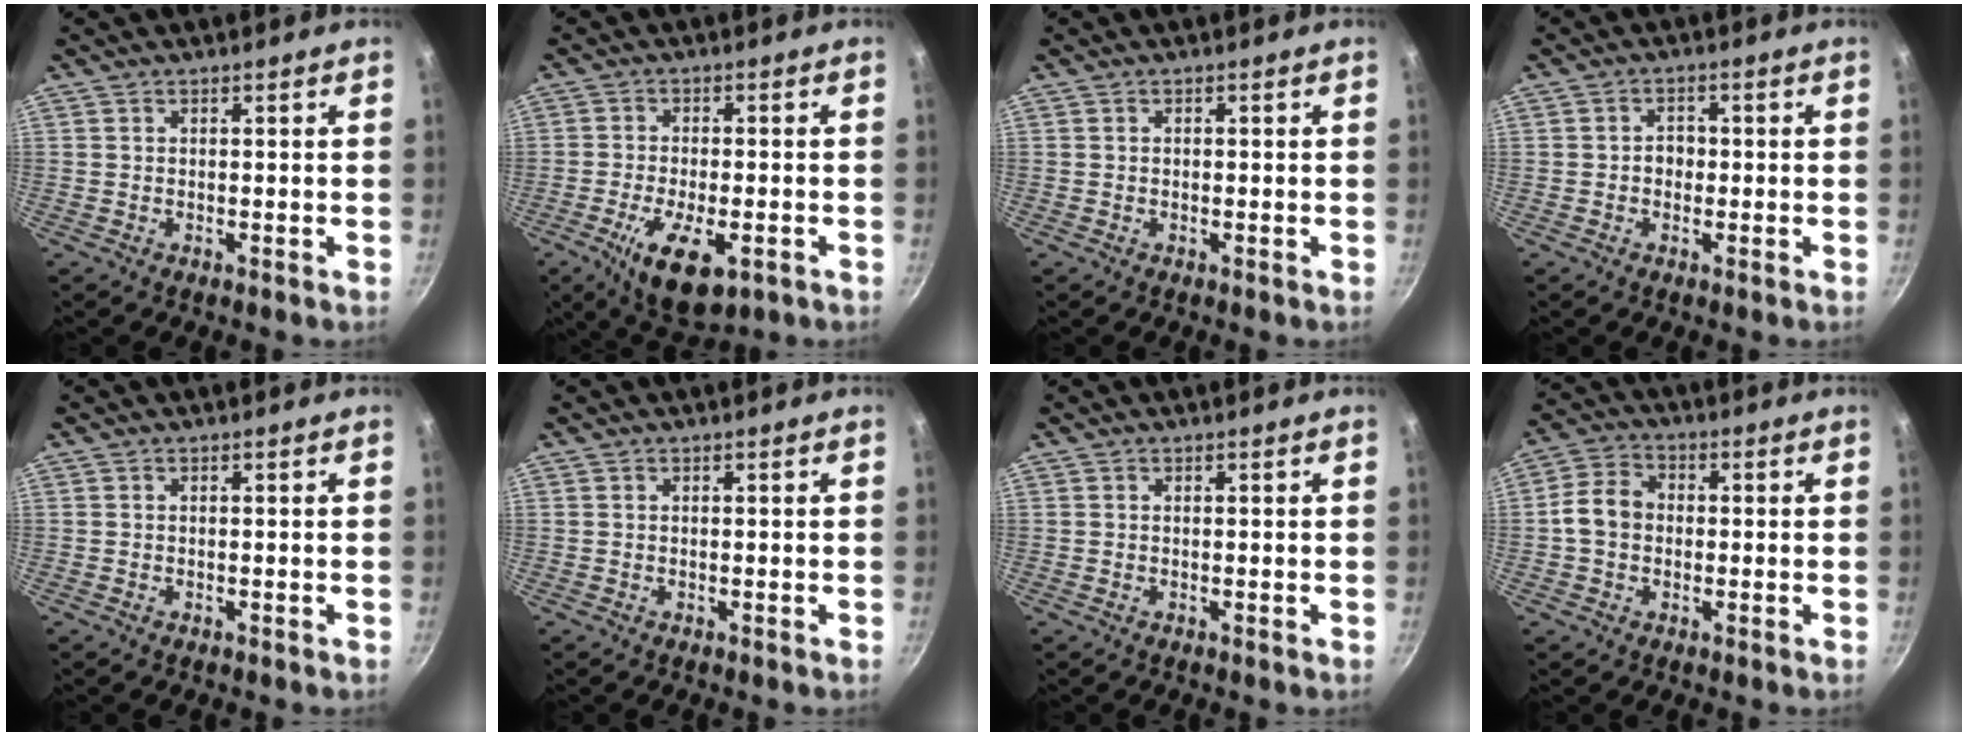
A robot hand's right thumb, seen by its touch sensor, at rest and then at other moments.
{"total": 11.2, "force": [-4.7, 4.9, 9.0], "torque": [-0.150, -0.002, -0.069]}
{"total": 0.0}
{"total": 2.6, "force": [-0.4, 2.1, 1.4], "torque": [-0.004, 0.008, -0.013]}
{"total": 0.0}
{"total": 0.0}
{"total": 0.0}
{"total": 7.1, "force": [-0.4, 5.6, 4.3], "torque": [-0.073, 0.023, -0.017]}